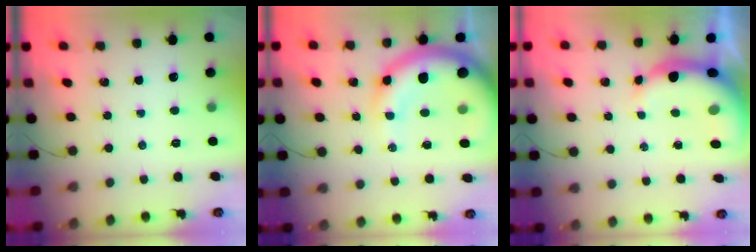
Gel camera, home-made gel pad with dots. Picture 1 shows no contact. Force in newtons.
{"total": 14.0, "press": 13.6, "slide": 3.6}
{"total": 8.3, "press": 8.1, "slide": 1.7}